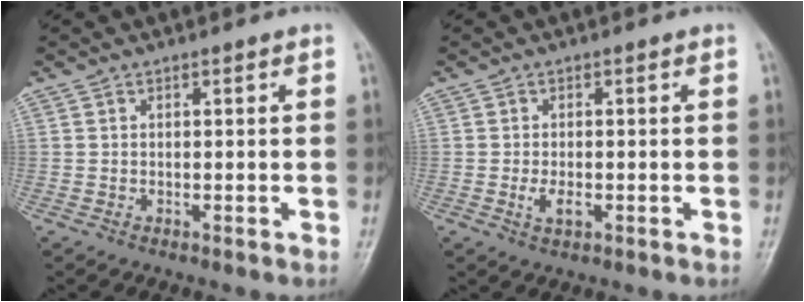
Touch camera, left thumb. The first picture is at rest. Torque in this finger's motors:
{"motor_torque": [-0.24, 0.28, 0.22, 0.00, 0.00]}